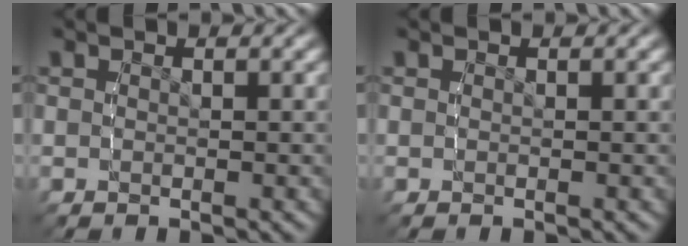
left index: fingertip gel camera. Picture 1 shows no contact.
{"total": 0.0}